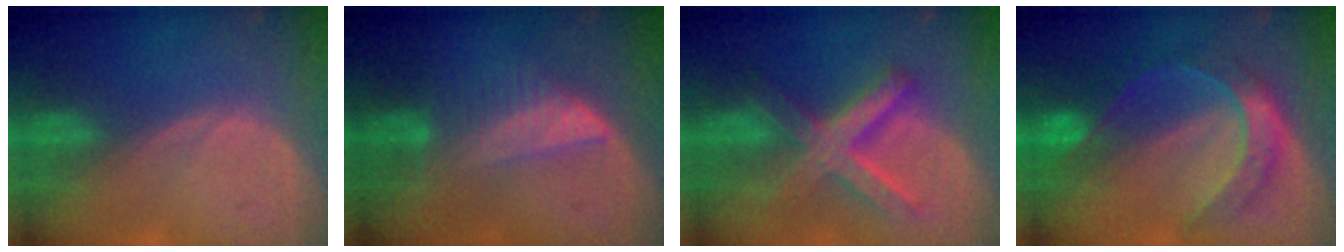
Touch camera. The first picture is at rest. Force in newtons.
{"total": 6.5, "press": 5.8, "slide": 2.9}
{"total": 9.0, "press": 9.0, "slide": 0.6}
{"total": 8.1, "press": 8.1, "slide": 0.8}